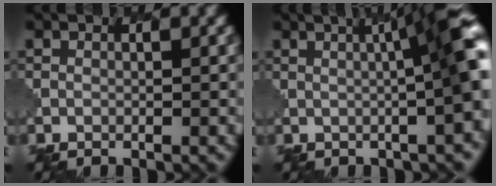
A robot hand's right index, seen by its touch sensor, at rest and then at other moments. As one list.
[{"total": 8.0, "force": [0.7, 1.4, 7.9], "torque": [-0.074, 0.023, 0.007]}]